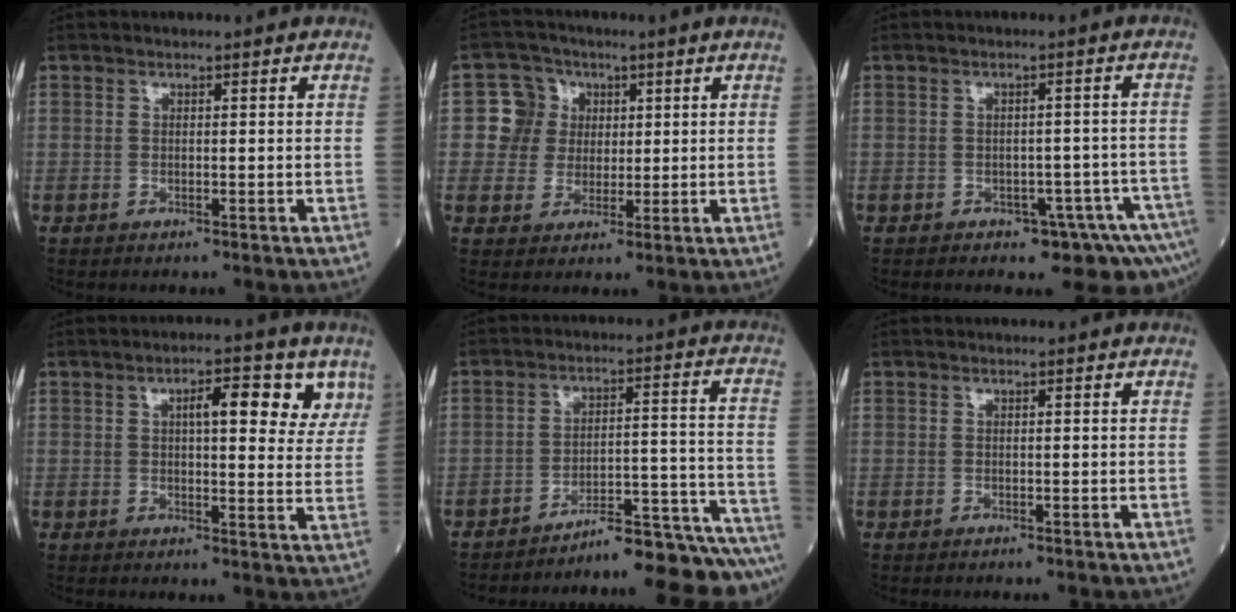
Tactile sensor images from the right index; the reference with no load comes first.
{"total": 5.9, "force": [1.1, 5.8, 0.6], "torque": [-0.015, 0.023, 0.022]}
{"total": 6.9, "force": [-5.1, 2.8, 3.7], "torque": [-0.027, 0.015, -0.067]}
{"total": 8.6, "force": [4.2, 2.6, 7.0], "torque": [-0.087, 0.011, 0.053]}
{"total": 15.1, "force": [-14.6, -1.4, 3.7], "torque": [-0.009, 0.030, -0.198]}
{"total": 0.0}